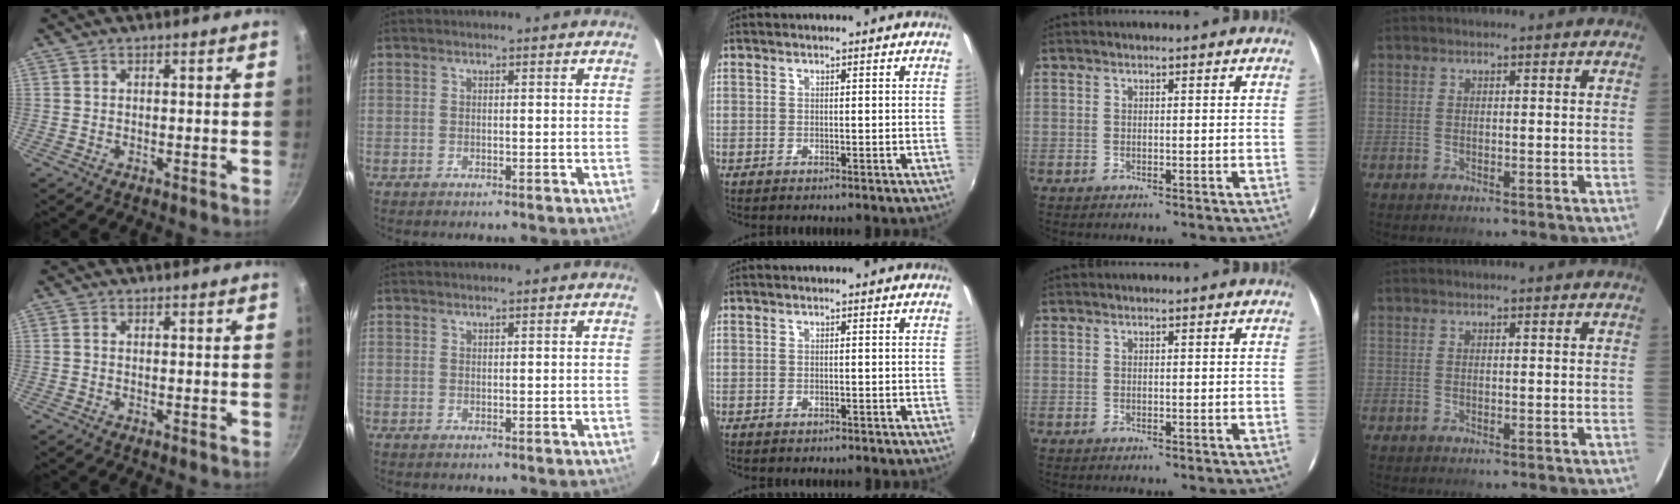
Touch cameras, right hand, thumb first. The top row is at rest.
{"thumb": {"total": 0.6, "force": [-0.1, 0.5, 0.3], "torque": [-0.006, 0.004, -0.003]}, "middle": {"total": 0.6, "force": [-0.4, 0.4, 0.1], "torque": [-0.004, -0.003, -0.008]}}